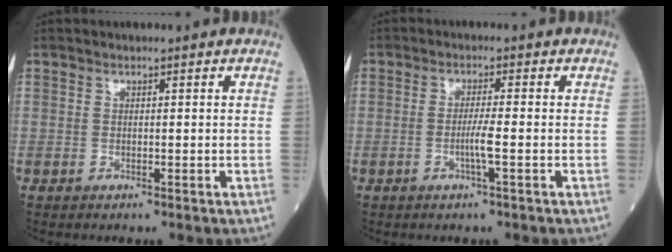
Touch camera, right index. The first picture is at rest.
{"total": 3.1, "force": [-0.9, -0.4, 2.9], "torque": [-0.057, -0.003, -0.021]}